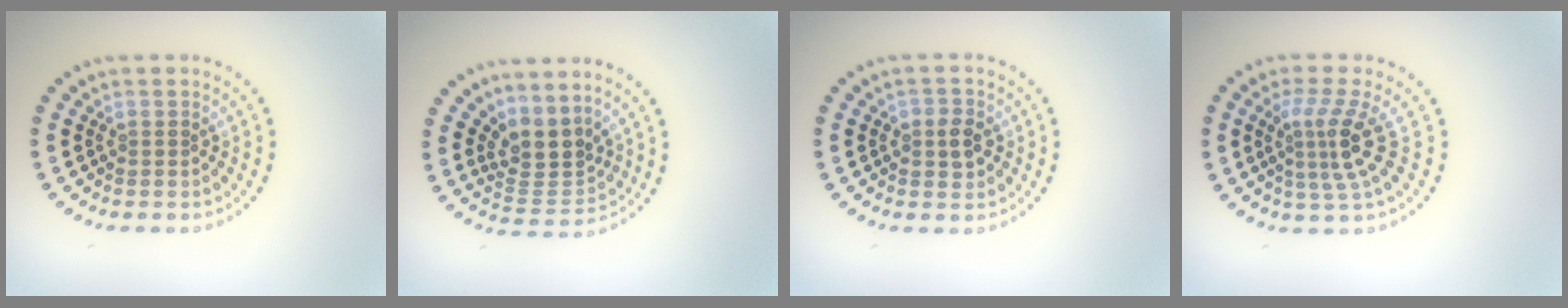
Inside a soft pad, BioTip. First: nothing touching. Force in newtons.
{"total": 3.3, "press": 2.4, "slide": 2.2}
{"total": 2.1, "press": 2.0, "slide": 0.5}
{"total": 3.7, "press": 2.6, "slide": 2.6}